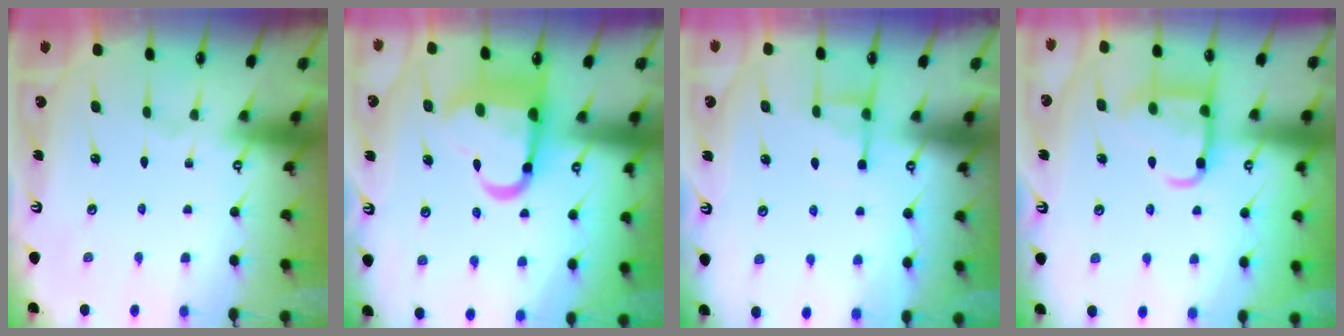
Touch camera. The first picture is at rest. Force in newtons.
{"total": 14.4, "press": 14.3, "slide": 1.7}
{"total": 6.4, "press": 6.4, "slide": 0.6}
{"total": 12.7, "press": 12.6, "slide": 1.4}